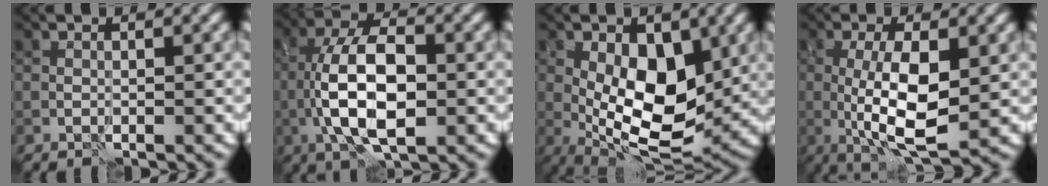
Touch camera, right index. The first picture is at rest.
{"total": 9.2, "force": [-1.3, 4.2, 8.0], "torque": [-0.152, 0.011, -0.028]}
{"total": 9.7, "force": [0.4, 5.2, 8.2], "torque": [-0.130, -0.004, 0.004]}
{"total": 7.2, "force": [0.0, 2.4, 6.8], "torque": [-0.128, -0.007, 0.002]}